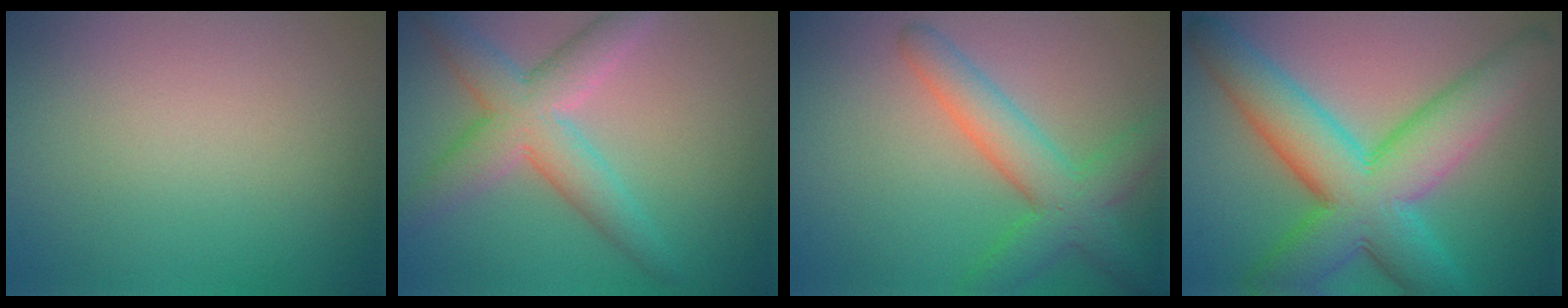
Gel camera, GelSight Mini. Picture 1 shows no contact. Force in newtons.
{"total": 5.0, "press": 4.9, "slide": 0.3}
{"total": 5.3, "press": 5.3, "slide": 0.1}
{"total": 11.0, "press": 11.0, "slide": 0.1}